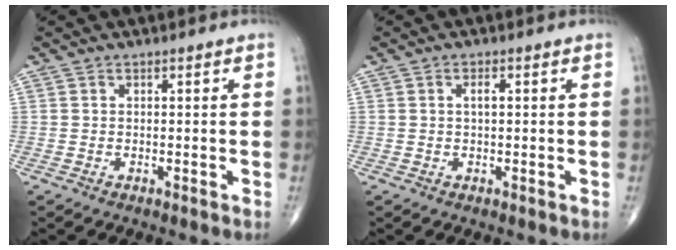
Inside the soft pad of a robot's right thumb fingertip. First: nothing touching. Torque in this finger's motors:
{"motor_torque": [-0.42, 0.20, 0.18, 0.17, 0.00]}